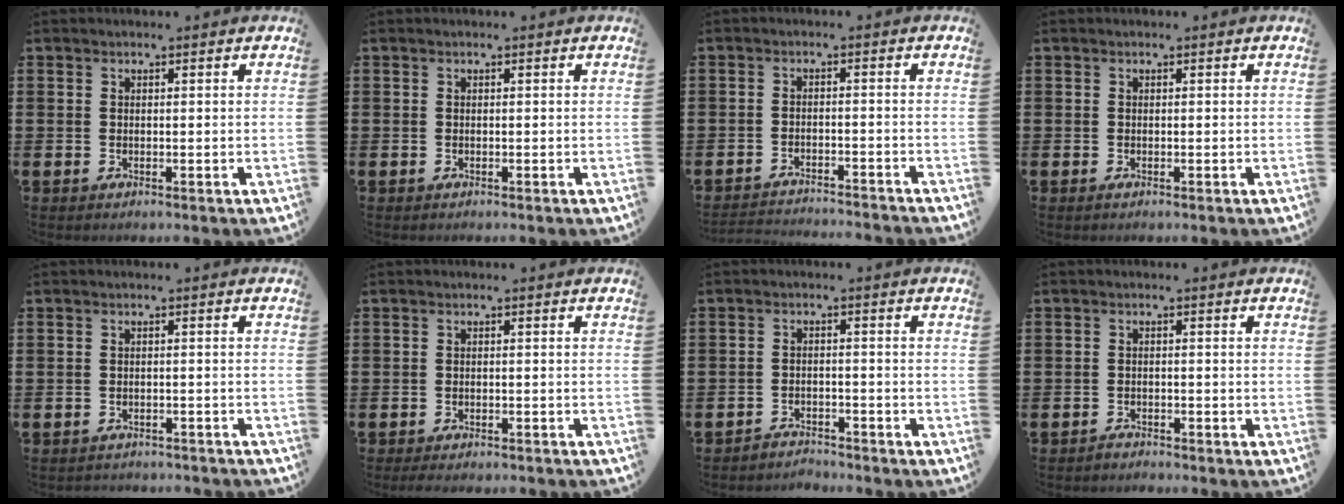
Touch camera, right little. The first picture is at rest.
{"total": 0.0}
{"total": 2.3, "force": [-2.3, -0.2, 0.0], "torque": [-0.003, 0.003, -0.050]}
{"total": 0.0}
{"total": 1.1, "force": [-1.1, 0.0, -0.1], "torque": [-0.003, 0.001, -0.023]}
{"total": 1.0, "force": [-1.0, 0.1, 0.3], "torque": [-0.008, -0.001, -0.019]}
{"total": 2.3, "force": [-2.3, 0.2, -0.4], "torque": [-0.002, 0.003, -0.050]}
{"total": 1.1, "force": [-1.1, 0.0, -0.2], "torque": [-0.001, 0.004, -0.024]}